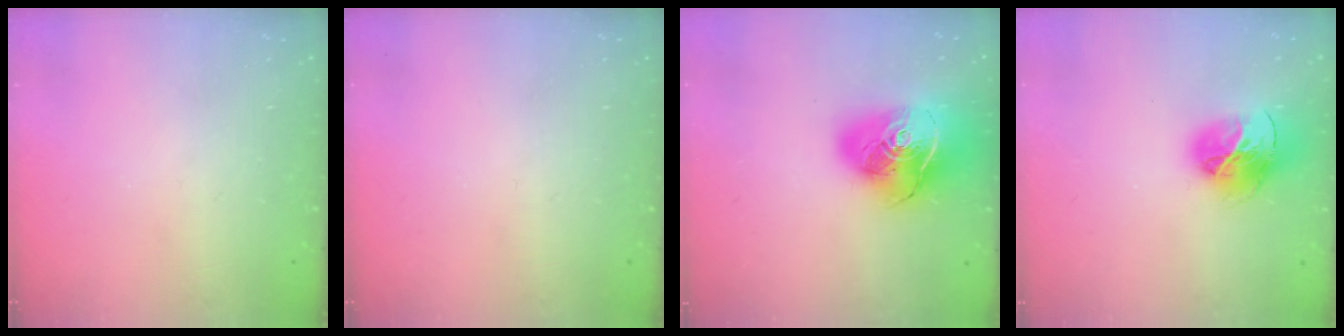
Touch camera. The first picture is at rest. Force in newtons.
{"total": 0.0}
{"total": 22.2, "press": 22.0, "slide": 2.8}
{"total": 16.7, "press": 16.6, "slide": 1.8}